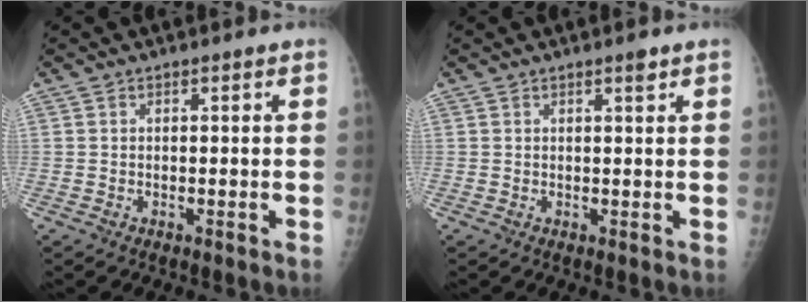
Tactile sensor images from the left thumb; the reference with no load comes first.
{"total": 1.2, "force": [0.8, 0.3, 0.8], "torque": [-0.008, -0.004, 0.012]}